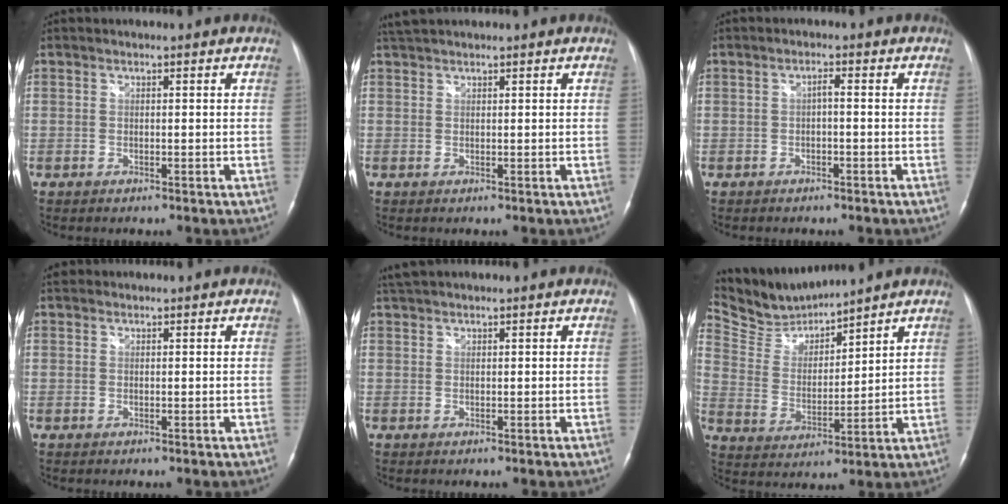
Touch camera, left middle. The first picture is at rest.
{"total": 2.7, "force": [2.5, 0.3, 0.9], "torque": [-0.022, 0.024, 0.049]}
{"total": 1.3, "force": [-0.2, 0.2, 1.3], "torque": [-0.023, 0.003, -0.005]}
{"total": 1.0, "force": [0.7, 0.6, 0.0], "torque": [0.000, 0.012, 0.010]}
{"total": 2.6, "force": [2.4, 0.4, 1.0], "torque": [-0.023, 0.025, 0.048]}
{"total": 10.0, "force": [9.9, 0.6, 1.5], "torque": [-0.052, 0.009, 0.210]}